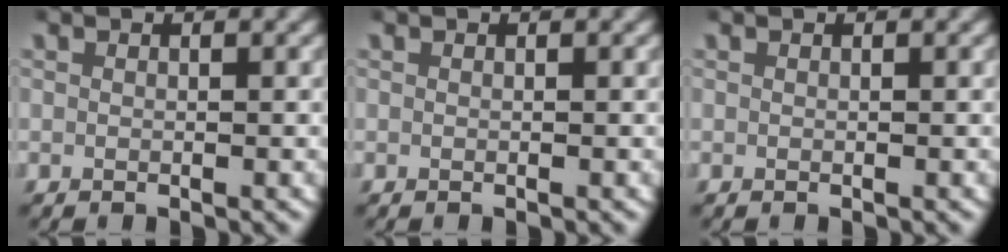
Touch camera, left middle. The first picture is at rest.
{"total": 0.0}
{"total": 0.0}